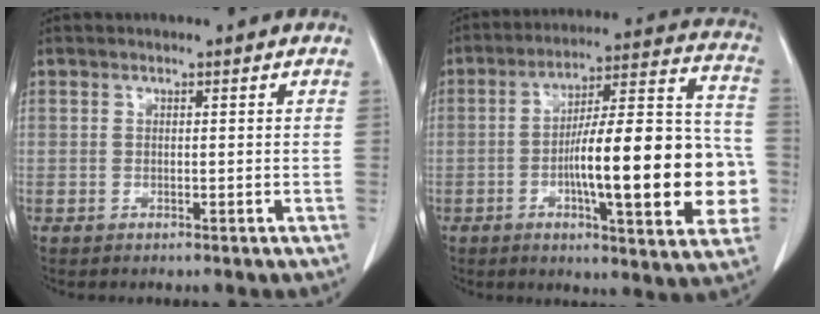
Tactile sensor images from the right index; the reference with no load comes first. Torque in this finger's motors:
{"motor_torque": [2.14, 0.00, 1.05, 0.21]}